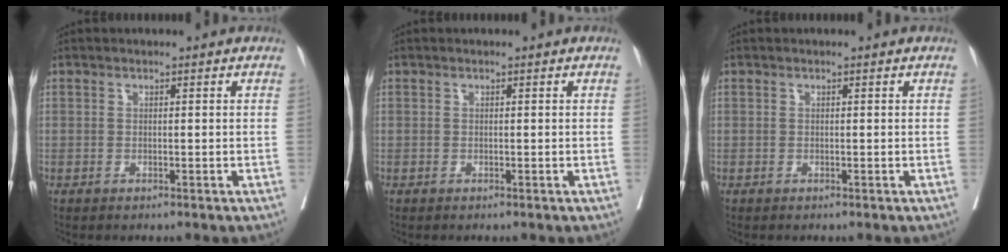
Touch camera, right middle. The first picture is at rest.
{"total": 0.0}
{"total": 0.0}